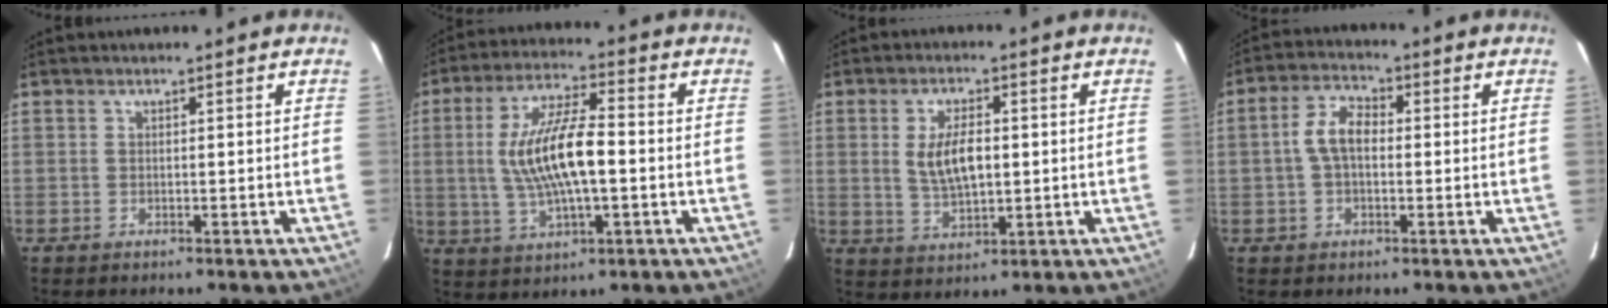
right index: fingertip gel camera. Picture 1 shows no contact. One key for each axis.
{"total": 13.1, "fx": -0.7, "fy": 3.9, "fz": 12.4, "tx": -0.244, "ty": 0.006, "tz": -0.007}
{"total": 7.4, "fx": 0.7, "fy": 3.3, "fz": 6.6, "tx": -0.127, "ty": 0.001, "tz": 0.019}
{"total": 5.9, "fx": -0.1, "fy": 3.5, "fz": 4.8, "tx": -0.097, "ty": 0.018, "tz": -0.001}